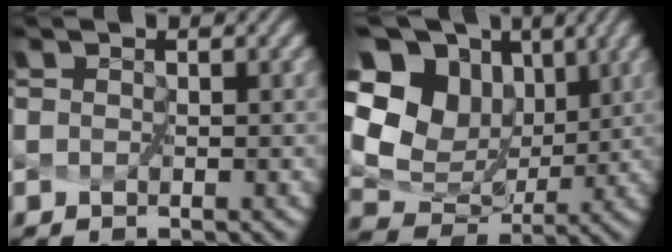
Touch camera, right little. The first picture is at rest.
{"total": 11.8, "force": [4.4, 9.2, 6.0], "torque": [-0.153, 0.022, 0.086]}